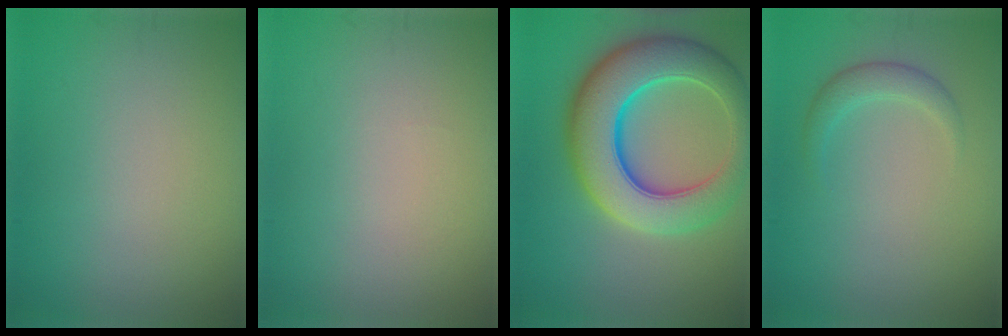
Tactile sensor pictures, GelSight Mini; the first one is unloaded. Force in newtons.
{"total": 0.0}
{"total": 10.5, "press": 10.5, "slide": 0.2}
{"total": 1.8, "press": 1.8, "slide": 0.1}